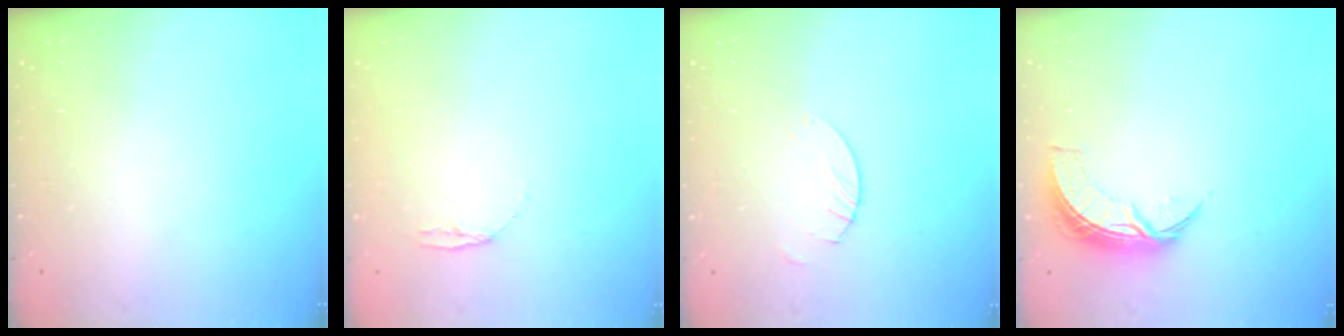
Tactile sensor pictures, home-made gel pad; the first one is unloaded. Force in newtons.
{"total": 3.4, "press": 3.4, "slide": 0.4}
{"total": 2.5, "press": 2.5, "slide": 0.1}
{"total": 8.0, "press": 8.0, "slide": 0.3}